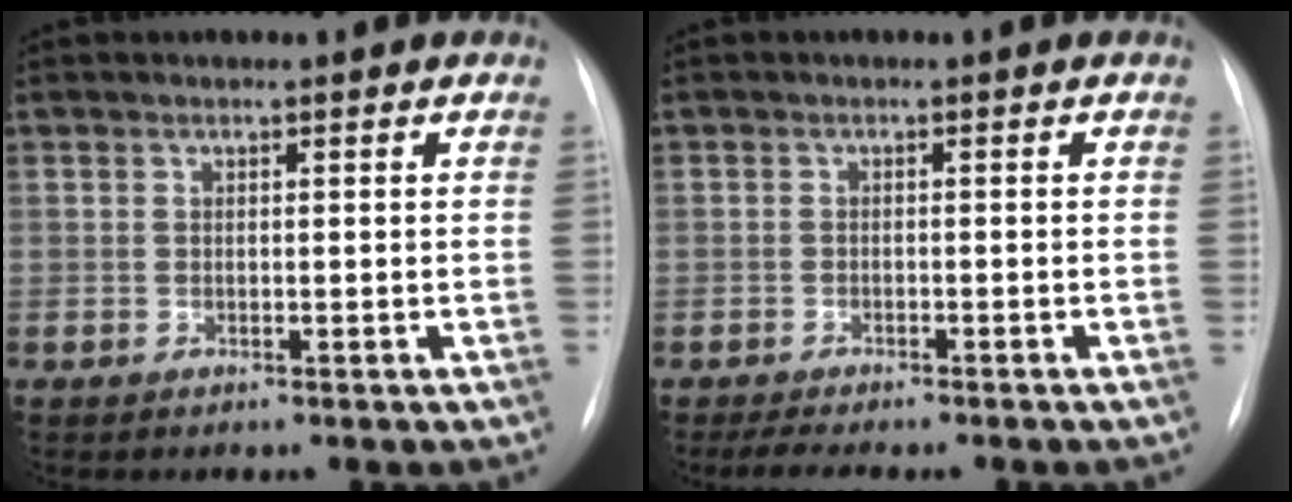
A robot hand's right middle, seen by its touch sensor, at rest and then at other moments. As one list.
[{"total": 5.4, "force": [-4.5, 1.3, 2.6], "torque": [-0.038, -0.009, -0.064]}]